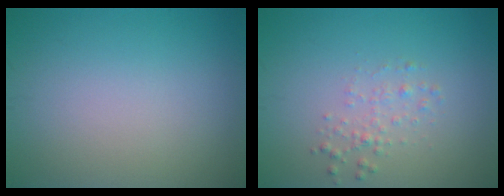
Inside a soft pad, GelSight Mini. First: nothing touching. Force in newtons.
{"total": 1.4, "press": 1.4, "slide": 0.0}